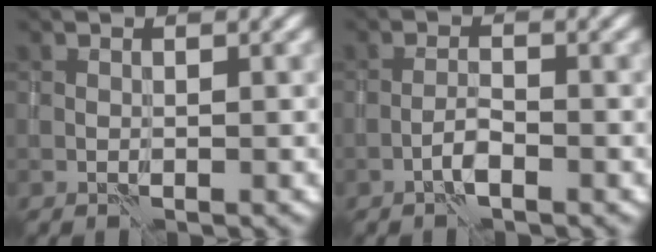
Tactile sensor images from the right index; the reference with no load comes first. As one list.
[{"total": 1.6, "force": [-1.1, 0.1, 1.1], "torque": [-0.021, 0.006, -0.024]}]